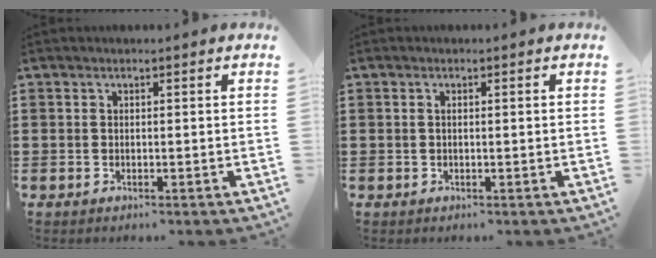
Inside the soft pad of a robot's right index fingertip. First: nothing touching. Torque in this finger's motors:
{"motor_torque": [-0.12, -0.07, 0.04, -0.01]}